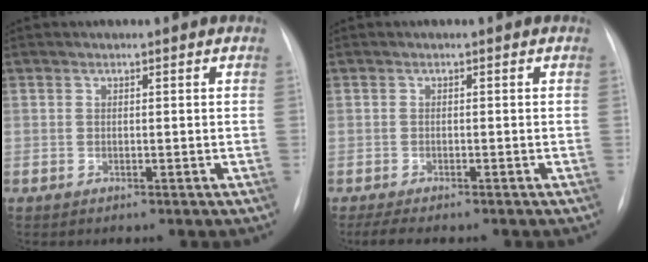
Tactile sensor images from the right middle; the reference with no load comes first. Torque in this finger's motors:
{"motor_torque": [0.37, -0.34, 0.02, 0.02]}